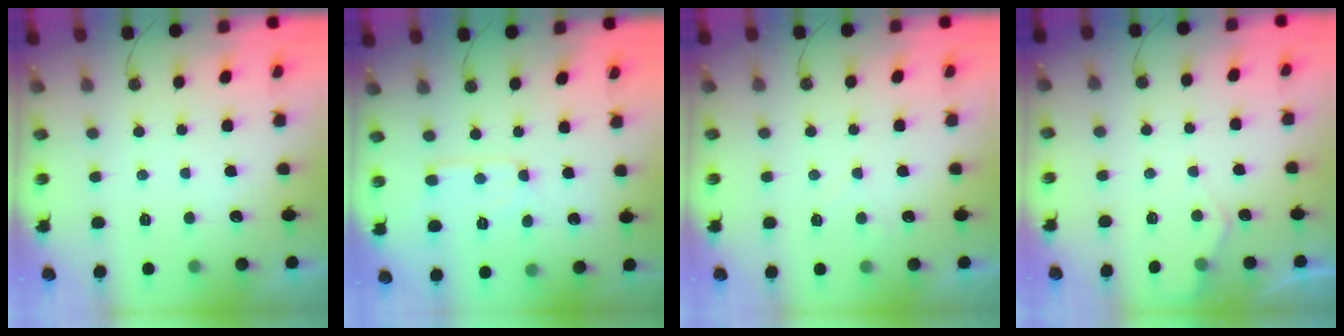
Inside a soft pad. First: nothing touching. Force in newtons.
{"total": 7.2, "press": 7.1, "slide": 0.7}
{"total": 4.0, "press": 4.0, "slide": 0.5}
{"total": 3.8, "press": 3.8, "slide": 0.5}